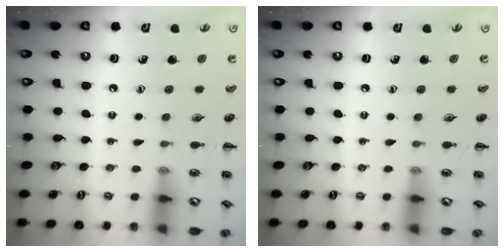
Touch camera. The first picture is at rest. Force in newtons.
{"total": 0.0}